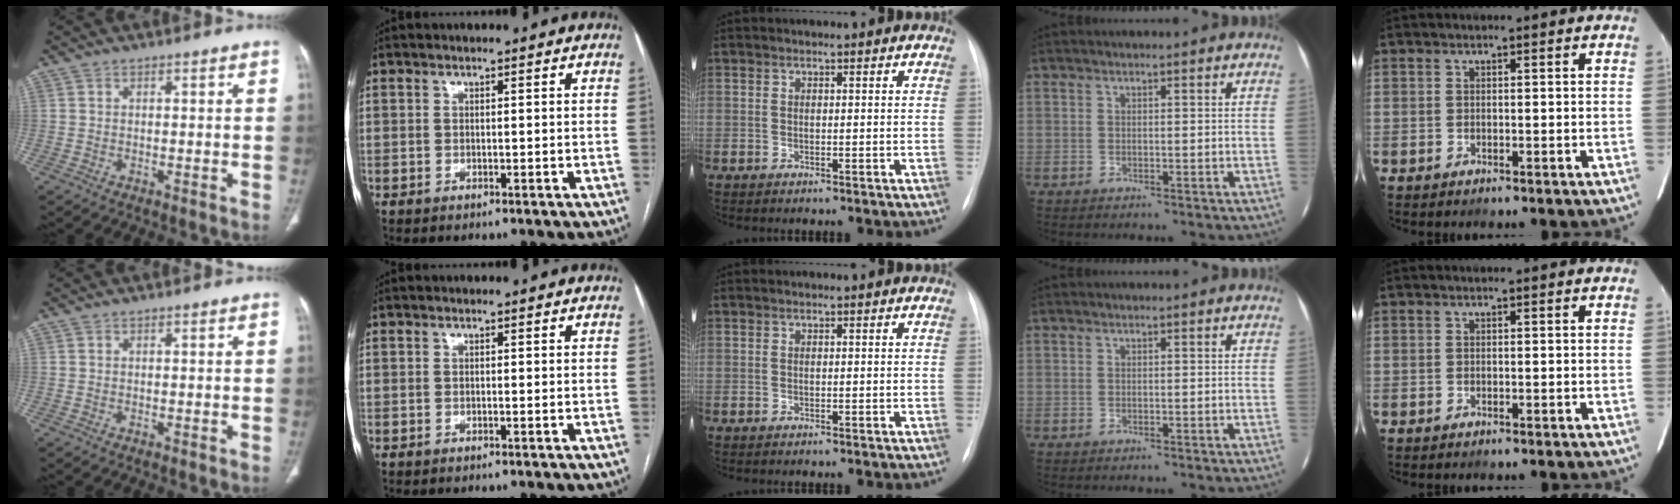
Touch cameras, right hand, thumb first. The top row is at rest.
{}